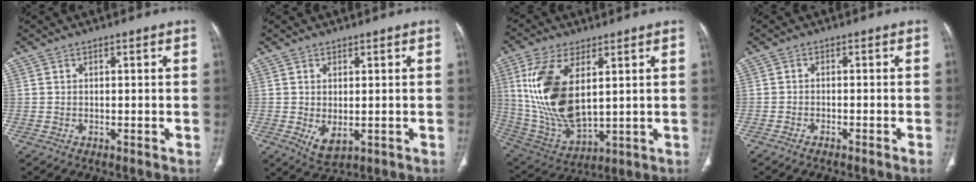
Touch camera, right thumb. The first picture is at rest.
{"total": 4.0, "force": [-0.6, 2.1, 3.4], "torque": [-0.055, -0.009, 0.005]}
{"total": 17.6, "force": [4.4, 8.6, 14.7], "torque": [-0.297, -0.024, 0.103]}
{"total": 1.8, "force": [-1.4, -0.1, 1.1], "torque": [-0.023, 0.008, -0.022]}